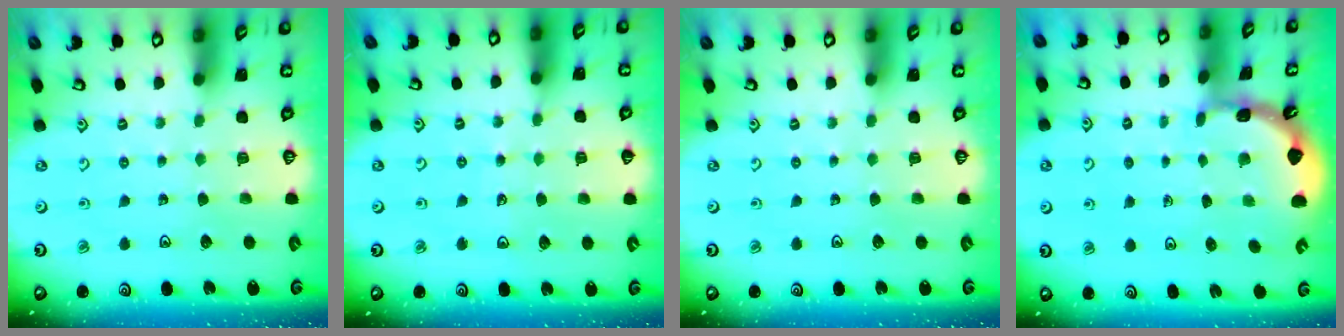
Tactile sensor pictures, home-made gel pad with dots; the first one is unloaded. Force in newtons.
{"total": 5.0, "press": 4.6, "slide": 1.9}
{"total": 0.0}
{"total": 1.8, "press": 1.8, "slide": 0.1}